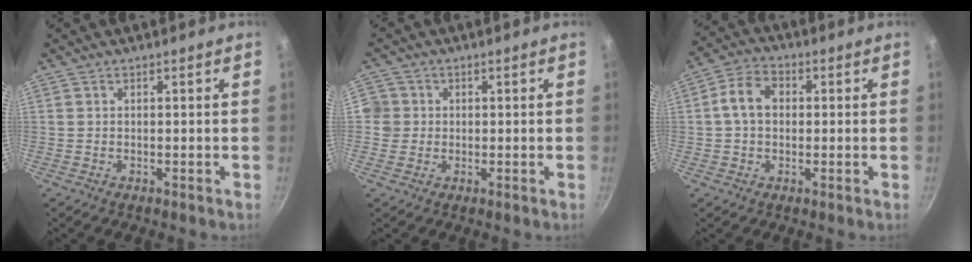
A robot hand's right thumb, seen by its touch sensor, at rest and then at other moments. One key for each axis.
{"total": 3.9, "fx": 0.0, "fy": 3.9, "fz": 0.7, "tx": 0.017, "ty": 0.007, "tz": -0.006}
{"total": 7.3, "fx": 0.6, "fy": 5.5, "fz": 4.7, "tx": -0.069, "ty": 0.019, "tz": -0.002}